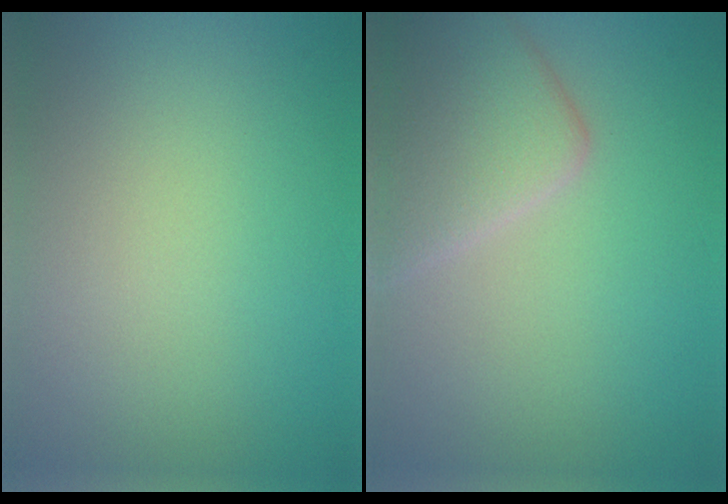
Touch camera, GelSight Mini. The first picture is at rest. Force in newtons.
{"total": 5.3, "press": 5.3, "slide": 0.4}